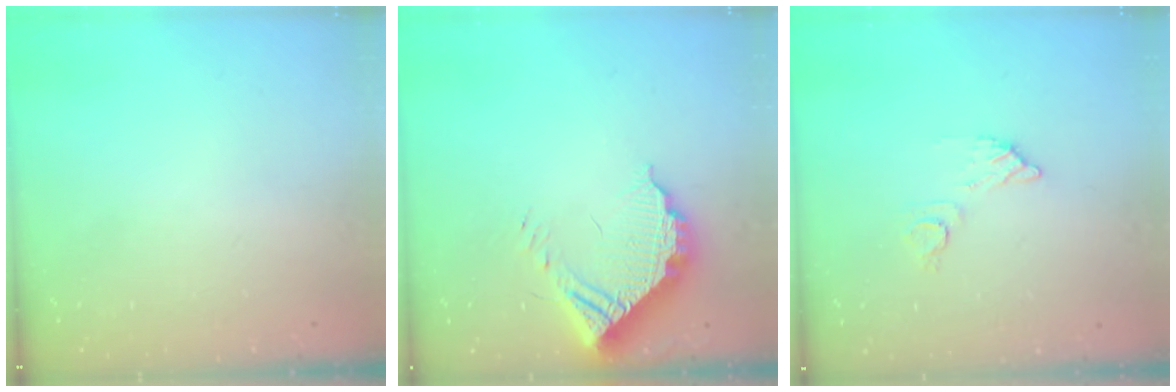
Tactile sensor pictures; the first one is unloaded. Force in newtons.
{"total": 12.1, "press": 12.1, "slide": 1.2}
{"total": 5.6, "press": 5.6, "slide": 0.3}